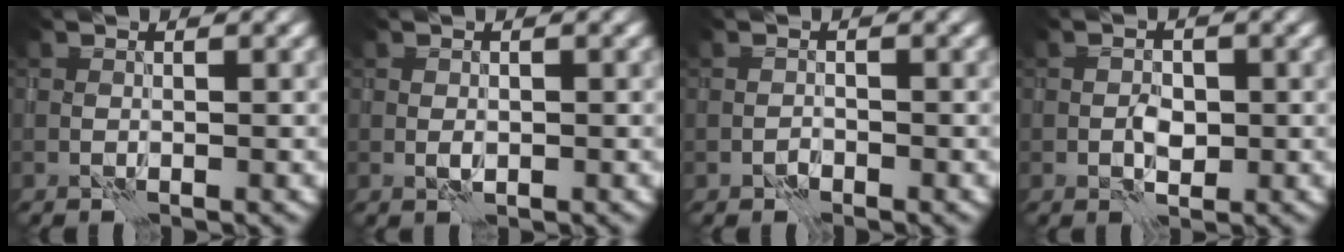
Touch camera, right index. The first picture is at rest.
{"total": 0.8, "force": [-0.1, 0.6, 0.5], "torque": [-0.008, -0.002, 0.000]}
{"total": 0.6, "force": [-0.5, 0.3, -0.1], "torque": [0.005, 0.005, -0.011]}
{"total": 1.6, "force": [-0.1, 1.2, 1.1], "torque": [-0.016, -0.001, -0.001]}